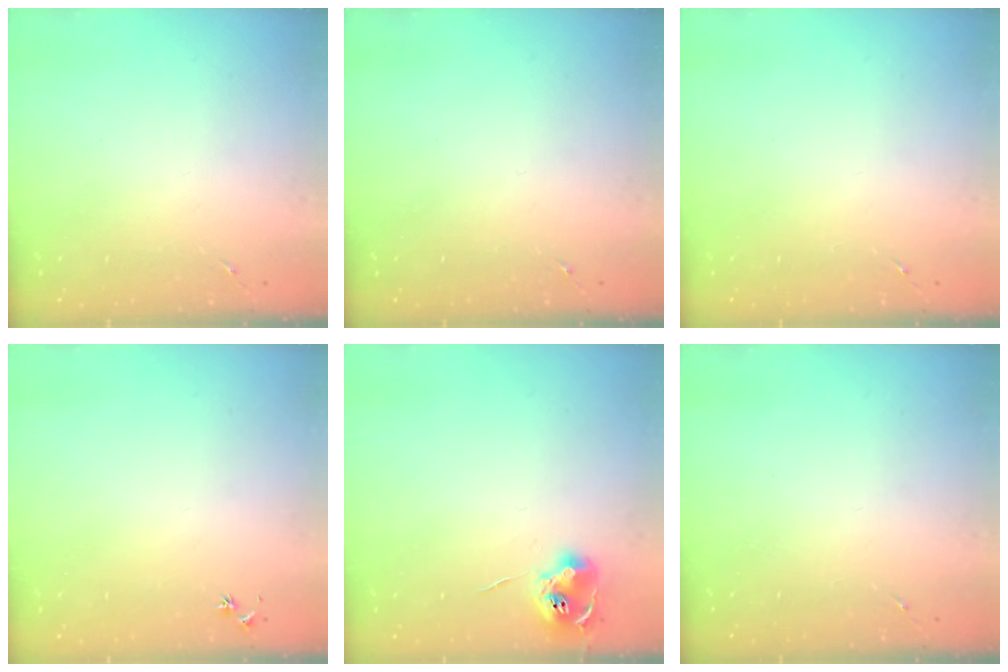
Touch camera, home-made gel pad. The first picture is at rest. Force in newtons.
{"total": 0.0}
{"total": 0.0}
{"total": 3.0, "press": 2.9, "slide": 0.3}
{"total": 8.7, "press": 8.7, "slide": 0.4}
{"total": 0.0}